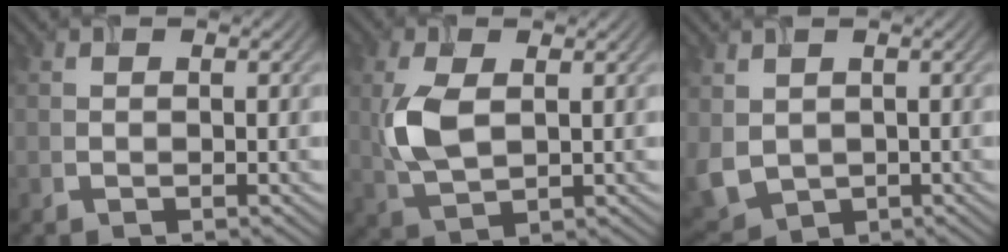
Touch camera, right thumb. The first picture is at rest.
{"total": 6.6, "force": [0.9, 3.4, 5.5], "torque": [-0.141, 0.001, 0.022]}
{"total": 4.7, "force": [0.7, 3.7, 2.8], "torque": [-0.103, -0.013, 0.016]}